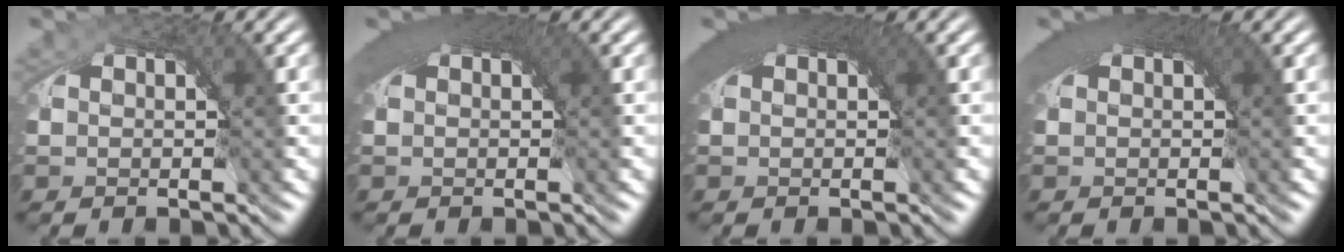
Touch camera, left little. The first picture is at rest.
{"total": 4.1, "force": [1.4, 1.3, 3.7], "torque": [-0.042, 0.010, 0.016]}
{"total": 5.6, "force": [1.8, 1.9, 4.9], "torque": [-0.059, 0.014, 0.020]}
{"total": 4.4, "force": [1.5, 1.5, 3.9], "torque": [-0.045, 0.012, 0.018]}